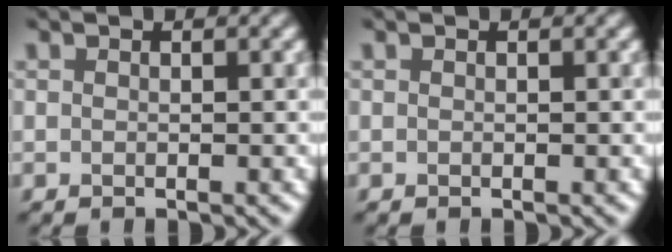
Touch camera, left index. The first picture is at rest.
{"total": 0.0}